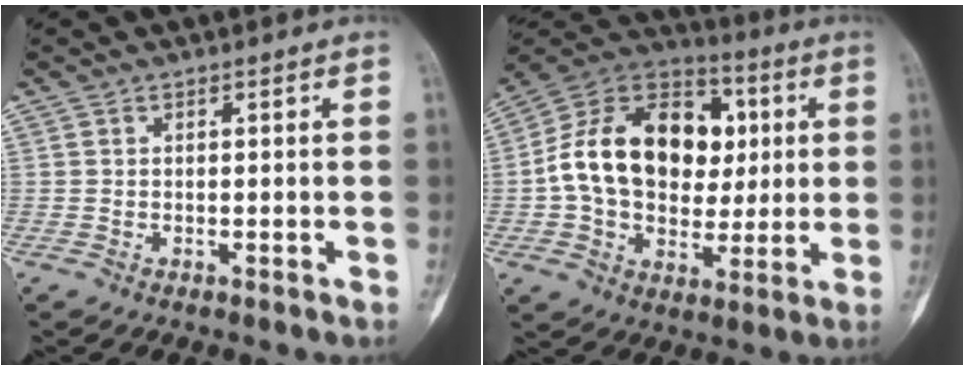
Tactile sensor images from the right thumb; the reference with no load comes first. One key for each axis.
{"total": 23.4, "fx": 2.3, "fy": 16.7, "fz": 16.2, "tx": -0.255, "ty": 0.025, "tz": 0.042}